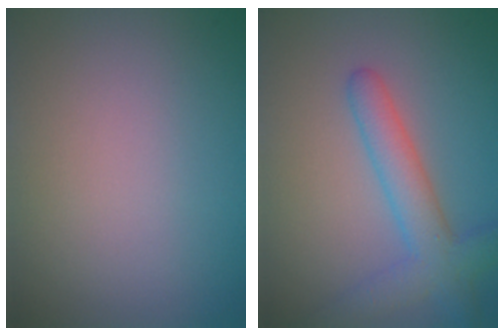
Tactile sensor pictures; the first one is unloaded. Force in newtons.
{"total": 4.4, "press": 4.4, "slide": 0.1}